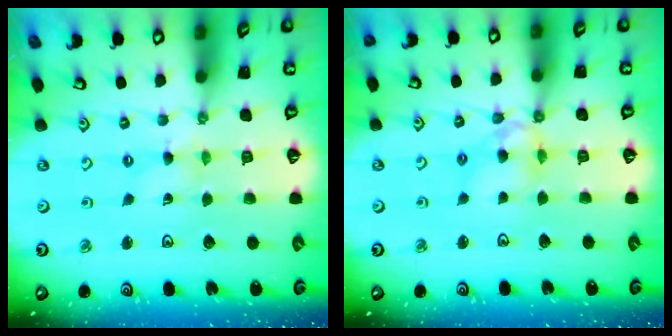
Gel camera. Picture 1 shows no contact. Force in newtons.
{"total": 10.4, "press": 10.3, "slide": 1.1}